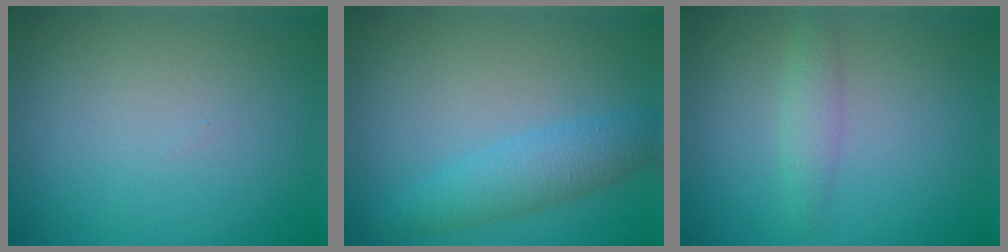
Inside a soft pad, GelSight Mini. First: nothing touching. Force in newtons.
{"total": 3.2, "press": 3.2, "slide": 0.1}
{"total": 1.5, "press": 1.5, "slide": 0.0}